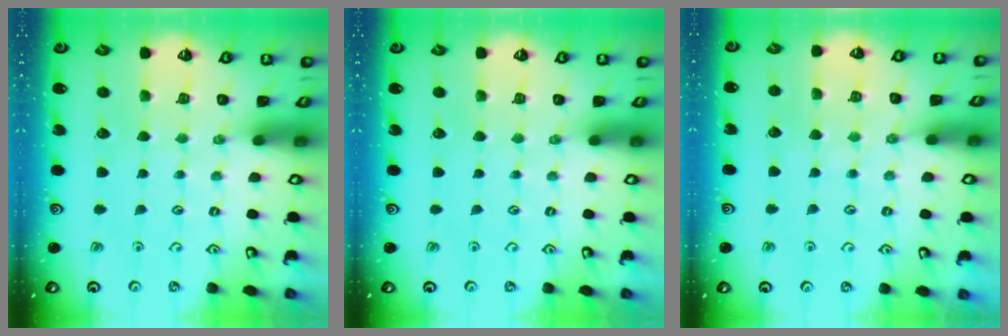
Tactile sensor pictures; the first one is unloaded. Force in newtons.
{"total": 0.0}
{"total": 4.5, "press": 4.4, "slide": 0.4}